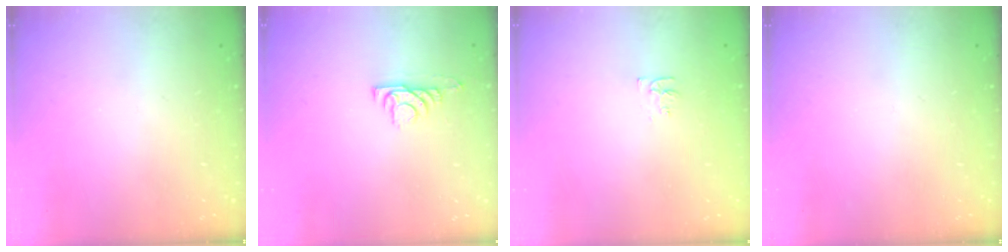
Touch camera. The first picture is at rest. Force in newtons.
{"total": 5.0, "press": 4.9, "slide": 0.7}
{"total": 3.7, "press": 3.6, "slide": 0.6}
{"total": 0.0}